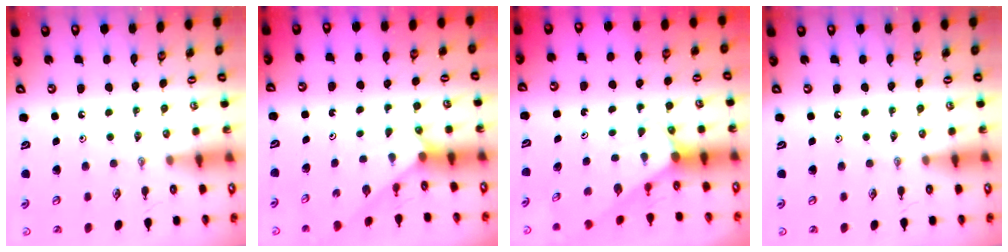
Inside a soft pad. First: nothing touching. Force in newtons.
{"total": 2.1, "press": 2.1, "slide": 0.2}
{"total": 3.0, "press": 3.0, "slide": 0.1}
{"total": 0.0}